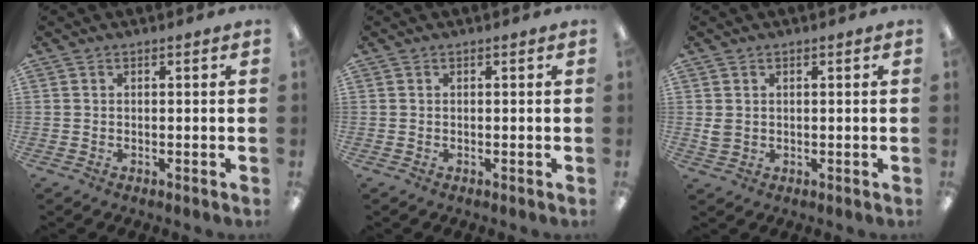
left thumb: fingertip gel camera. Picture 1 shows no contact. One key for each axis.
{"total": 0.0}
{"total": 2.2, "fx": 0.5, "fy": 1.8, "fz": 1.1, "tx": -0.015, "ty": 0.000, "tz": 0.008}